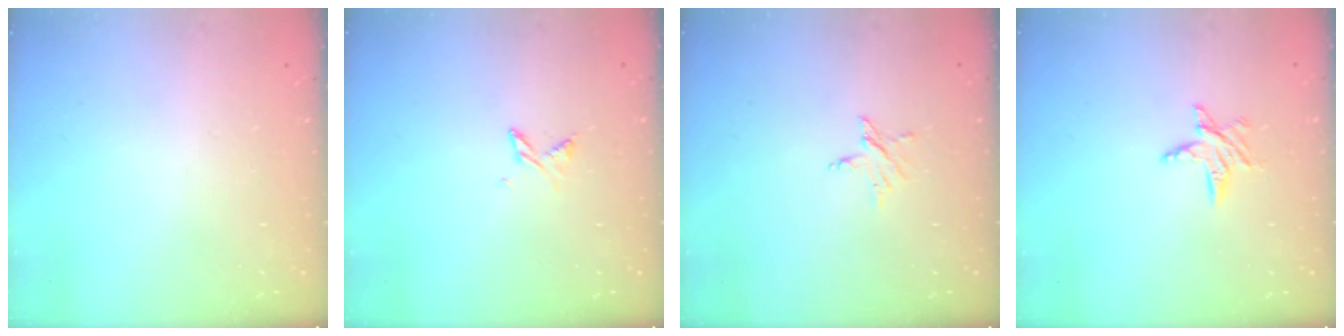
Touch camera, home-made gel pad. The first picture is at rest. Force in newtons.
{"total": 2.9, "press": 2.8, "slide": 0.5}
{"total": 3.6, "press": 3.6, "slide": 0.2}
{"total": 6.5, "press": 6.5, "slide": 0.5}